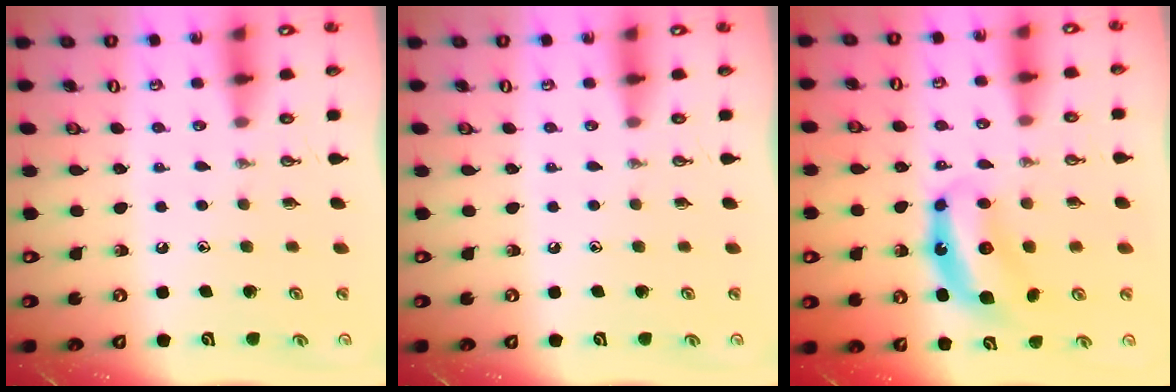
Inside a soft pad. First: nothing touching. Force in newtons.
{"total": 0.0}
{"total": 8.1, "press": 8.0, "slide": 0.7}